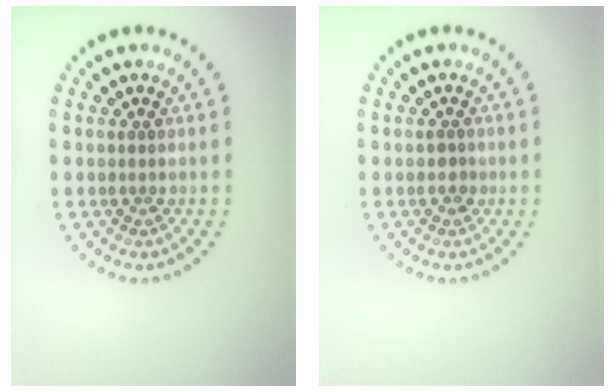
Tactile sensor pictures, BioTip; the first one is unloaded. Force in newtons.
{"total": 1.0, "press": 0.9, "slide": 0.4}